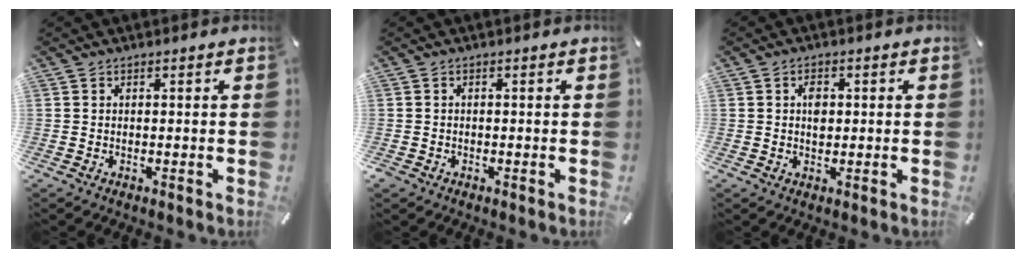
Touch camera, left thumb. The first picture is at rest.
{"total": 0.9, "force": [-0.5, 0.8, 0.2], "torque": [-0.002, 0.003, -0.012]}
{"total": 3.0, "force": [0.4, 2.0, 2.1], "torque": [-0.028, 0.000, 0.002]}